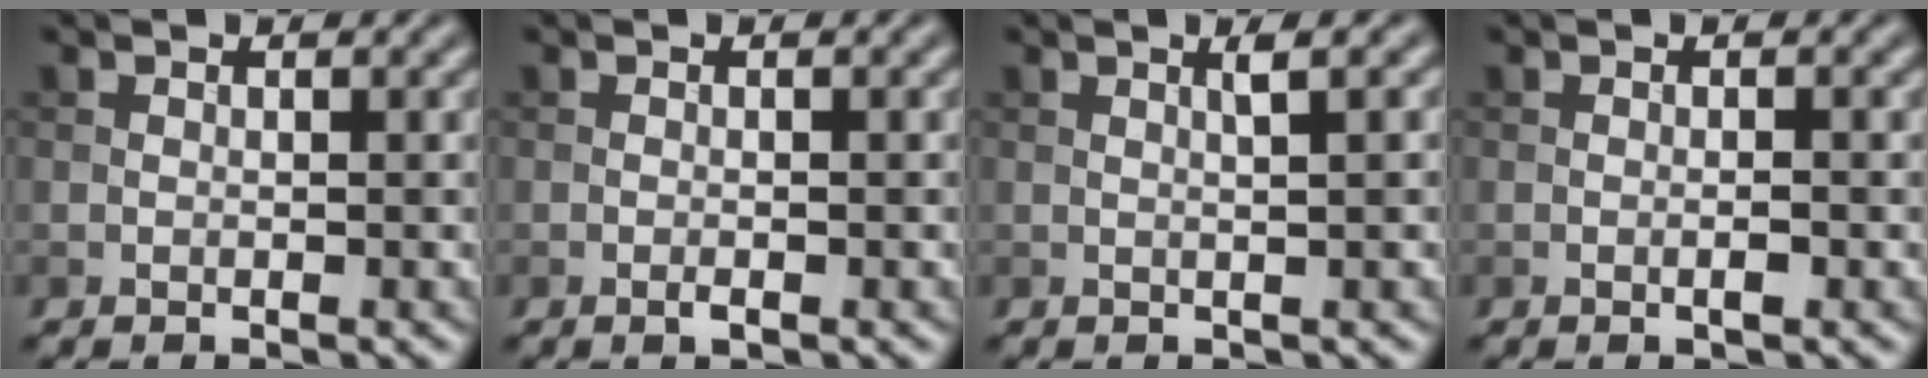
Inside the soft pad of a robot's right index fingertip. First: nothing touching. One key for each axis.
{"total": 1.0, "fx": -0.4, "fy": 0.1, "fz": 0.9, "tx": -0.016, "ty": -0.002, "tz": -0.008}
{"total": 2.0, "fx": 0.6, "fy": 0.4, "fz": 1.8, "tx": -0.028, "ty": 0.007, "tz": 0.004}
{"total": 1.2, "fx": -0.3, "fy": 0.2, "fz": 1.2, "tx": -0.018, "ty": 0.000, "tz": -0.007}